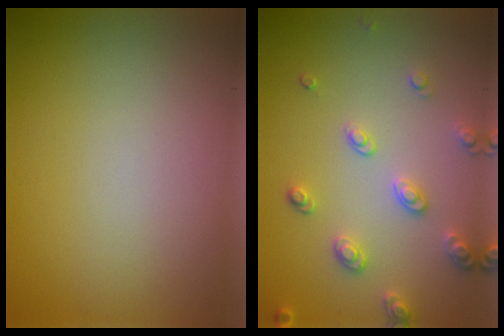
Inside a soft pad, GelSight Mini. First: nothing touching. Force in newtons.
{"total": 2.7, "press": 2.7, "slide": 0.5}